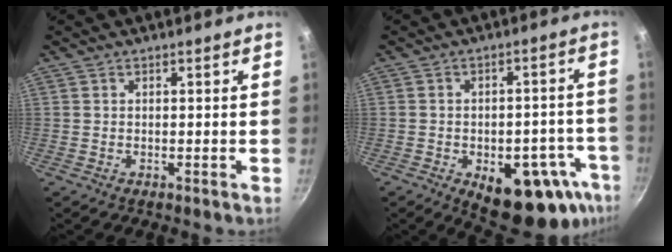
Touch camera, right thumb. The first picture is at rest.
{"total": 17.8, "force": [-8.2, 9.3, 12.8], "torque": [-0.096, 0.022, -0.099]}